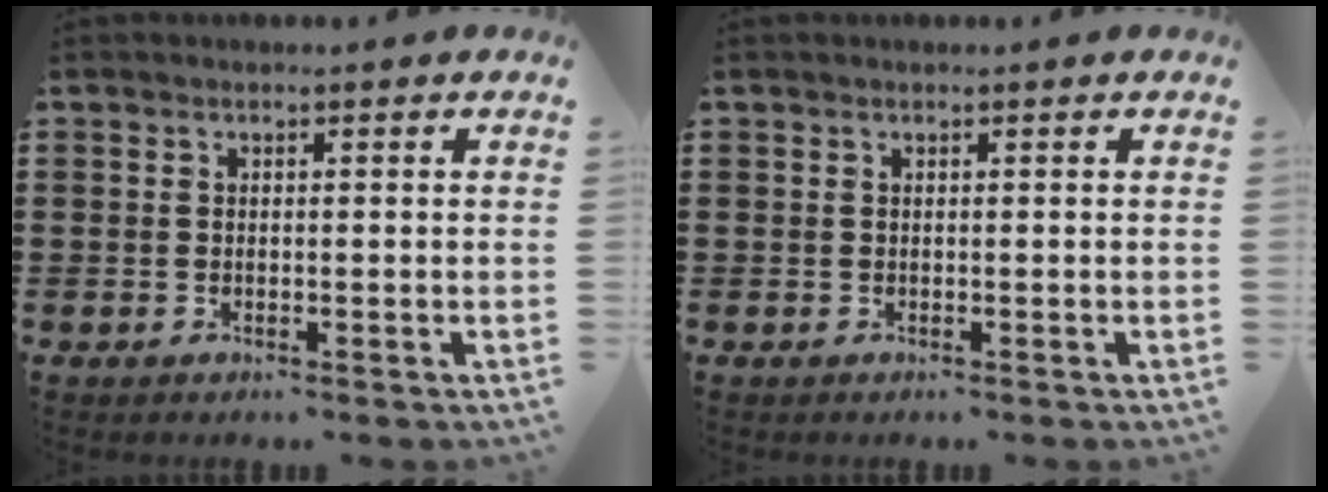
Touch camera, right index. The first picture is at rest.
{"total": 0.0}